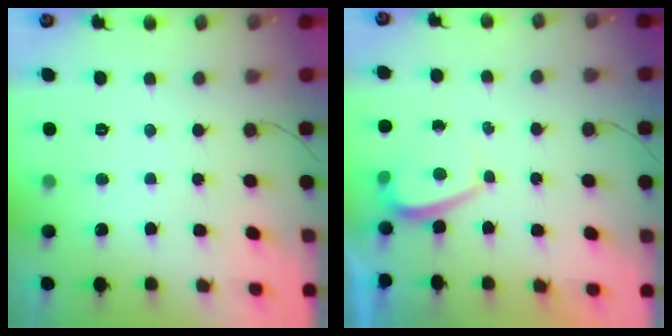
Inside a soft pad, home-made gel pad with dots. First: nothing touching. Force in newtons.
{"total": 0.9, "press": 0.7, "slide": 0.5}